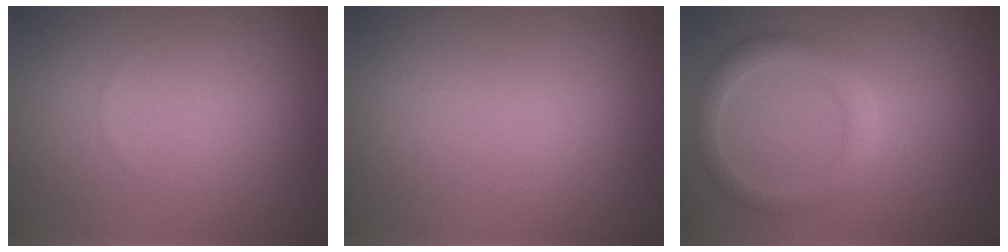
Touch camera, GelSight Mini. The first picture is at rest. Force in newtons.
{"total": 0.0}
{"total": 2.9, "press": 2.9, "slide": 0.2}